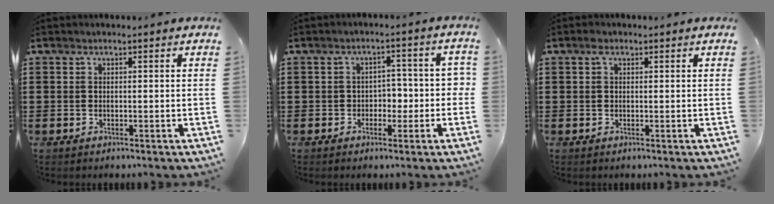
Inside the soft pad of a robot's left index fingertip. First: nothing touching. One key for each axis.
{"total": 3.3, "fx": -0.7, "fy": 2.7, "fz": 1.8, "tx": -0.038, "ty": 0.007, "tz": -0.023}
{"total": 1.2, "fx": 0.6, "fy": 0.7, "fz": 0.7, "tx": -0.009, "ty": 0.002, "tz": 0.009}